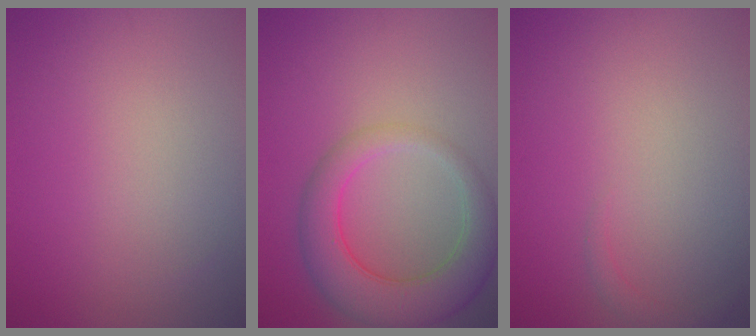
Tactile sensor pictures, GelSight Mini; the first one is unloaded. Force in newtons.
{"total": 6.1, "press": 6.1, "slide": 0.3}
{"total": 0.8, "press": 0.8, "slide": 0.1}